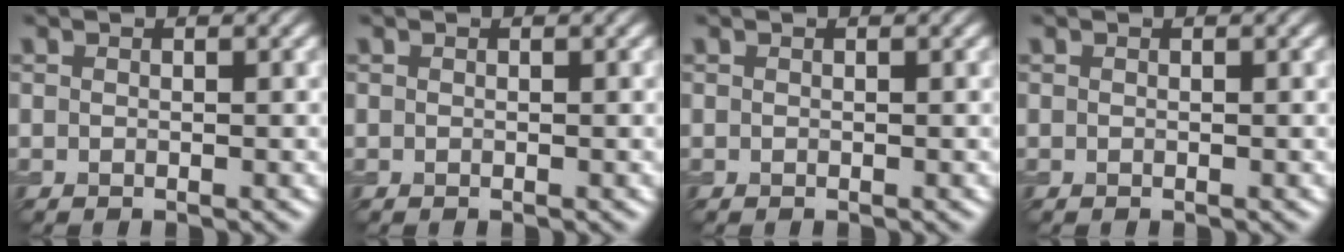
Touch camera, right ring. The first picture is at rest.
{"total": 0.0}
{"total": 0.0}
{"total": 0.0}